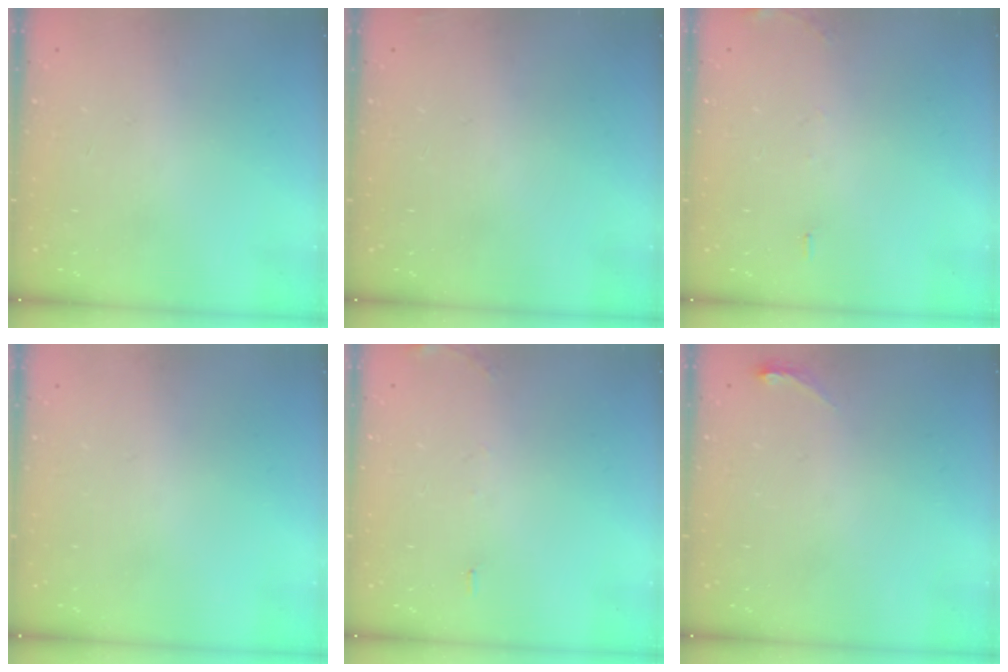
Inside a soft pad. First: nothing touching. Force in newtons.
{"total": 2.3, "press": 2.2, "slide": 0.8}
{"total": 6.5, "press": 6.2, "slide": 1.8}
{"total": 0.0}
{"total": 6.5, "press": 6.2, "slide": 1.8}
{"total": 3.8, "press": 3.5, "slide": 1.6}